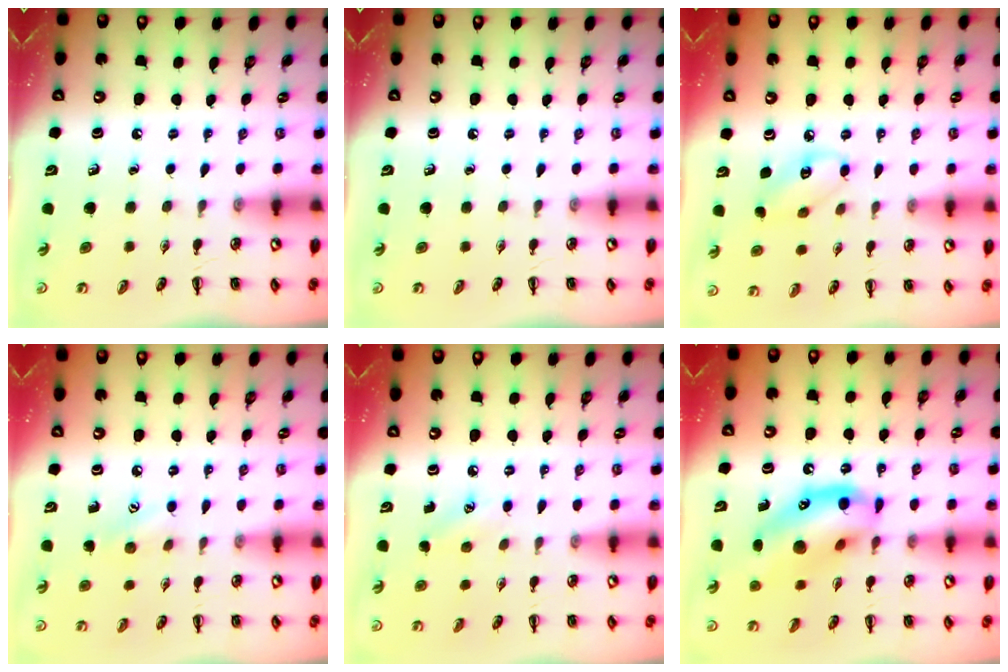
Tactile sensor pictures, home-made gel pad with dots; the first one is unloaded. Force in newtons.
{"total": 0.0}
{"total": 5.8, "press": 5.7, "slide": 0.7}
{"total": 6.7, "press": 6.5, "slide": 1.7}
{"total": 6.3, "press": 6.1, "slide": 1.7}
{"total": 16.5, "press": 16.1, "slide": 3.6}